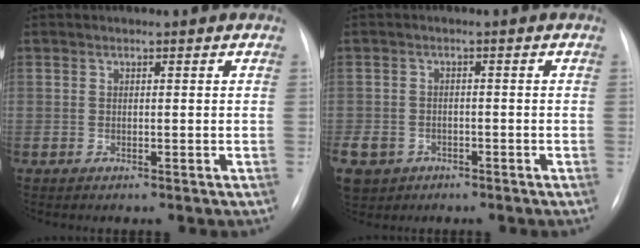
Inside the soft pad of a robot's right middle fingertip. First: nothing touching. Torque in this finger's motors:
{"motor_torque": [0.46, -0.33, 0.30, 0.21]}